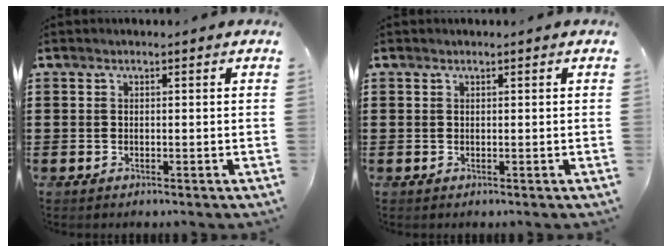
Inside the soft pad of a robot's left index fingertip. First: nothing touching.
{"total": 0.0}